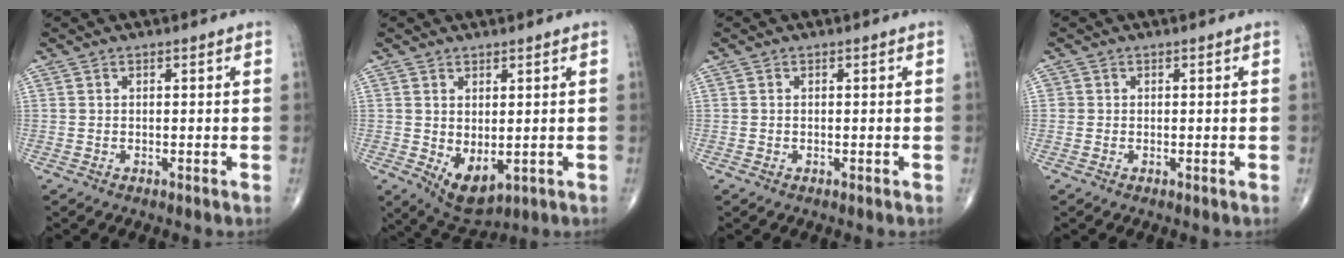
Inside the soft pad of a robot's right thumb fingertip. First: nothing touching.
{"total": 6.5, "force": [-0.7, 3.5, 5.4], "torque": [-0.076, -0.010, 0.009]}
{"total": 0.0}
{"total": 0.6, "force": [0.0, 0.6, 0.0], "torque": [0.004, 0.004, -0.002]}